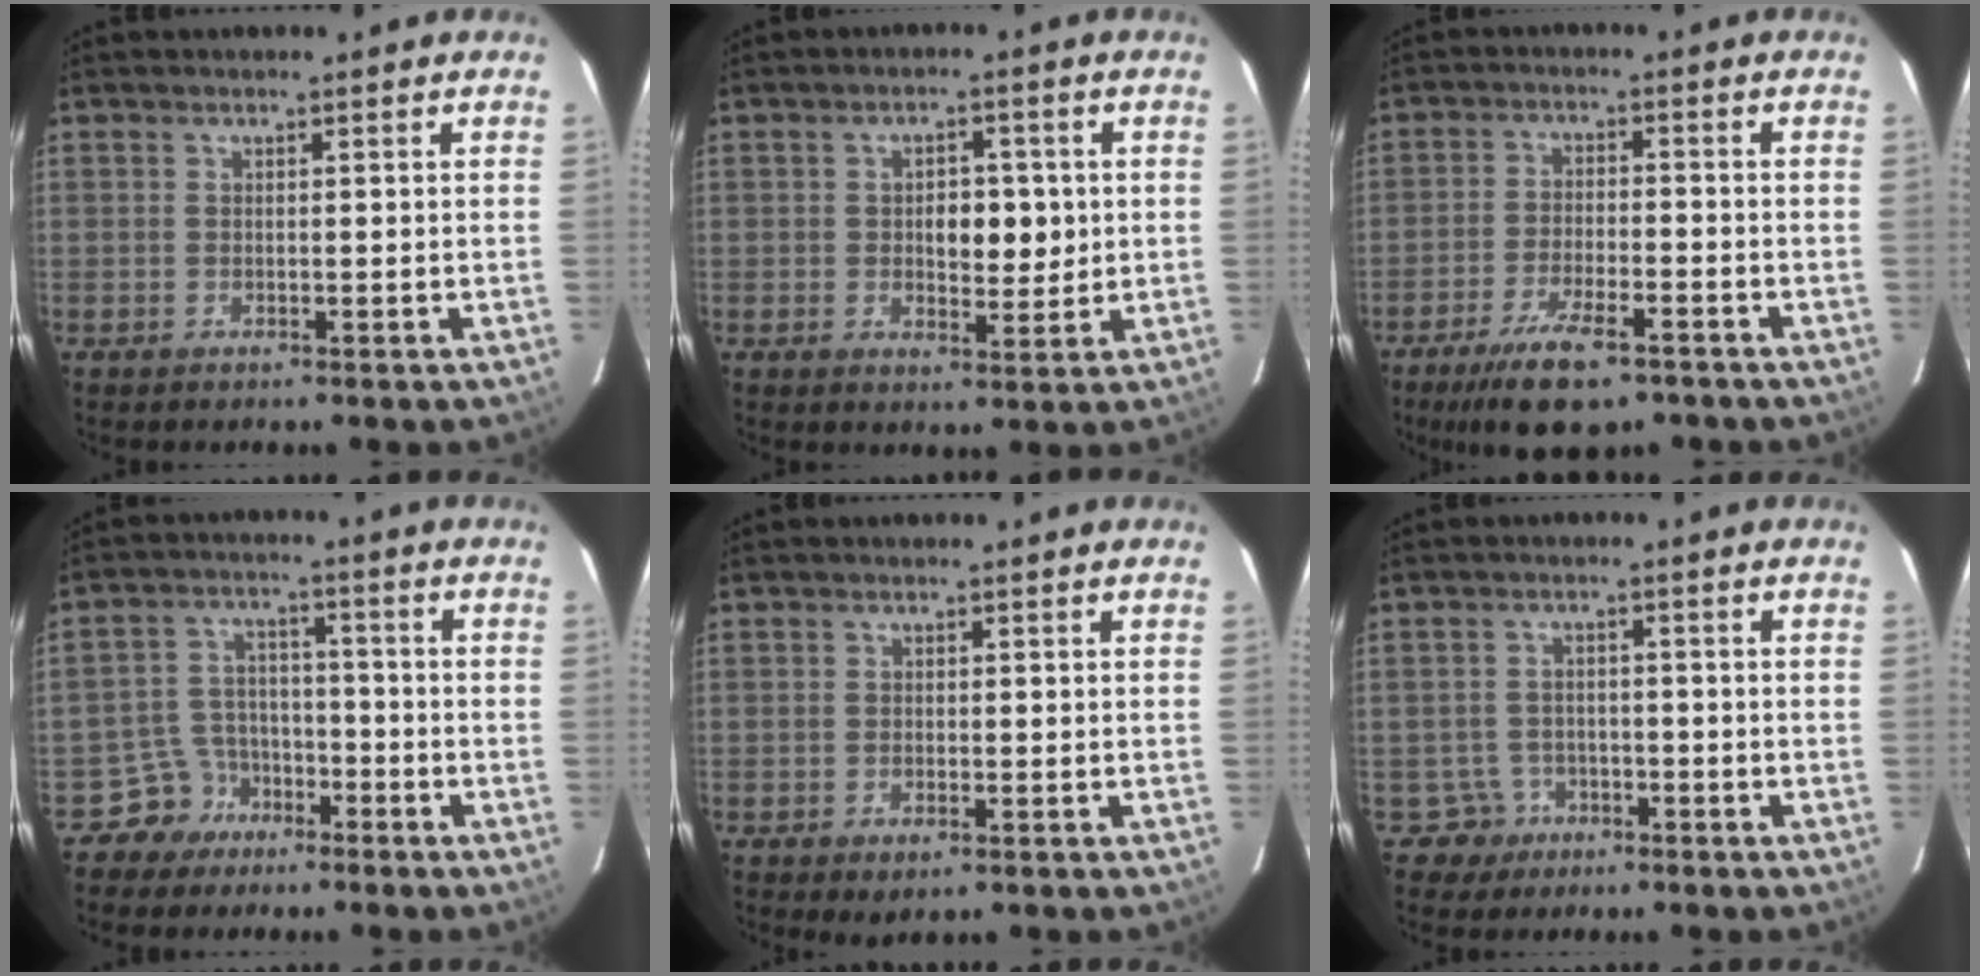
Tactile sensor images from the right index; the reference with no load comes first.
{"total": 5.5, "force": [0.4, 2.9, 4.6], "torque": [-0.065, 0.004, 0.011]}
{"total": 9.6, "force": [-6.6, 2.4, 6.5], "torque": [-0.120, -0.017, -0.107]}
{"total": 5.6, "force": [-3.7, 4.2, 0.1], "torque": [0.002, 0.012, -0.061]}
{"total": 1.9, "force": [-0.8, 0.8, 1.5], "torque": [-0.026, -0.004, -0.003]}
{"total": 3.6, "force": [-1.8, 3.0, -0.8], "torque": [0.017, 0.014, -0.026]}